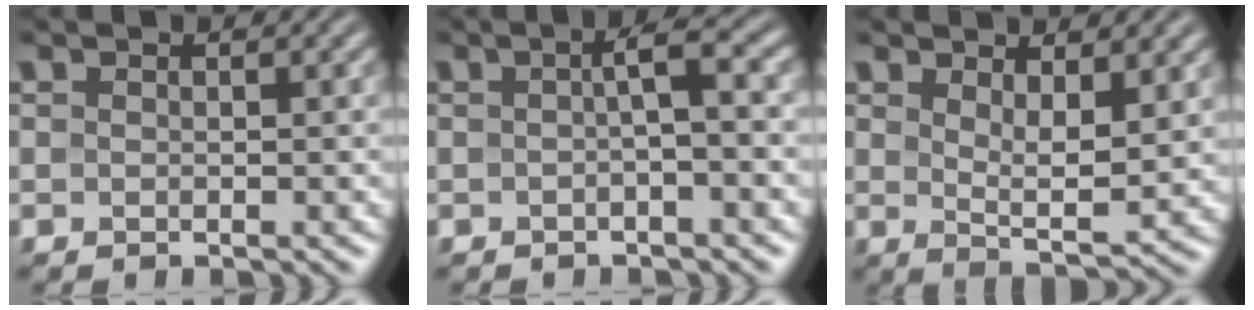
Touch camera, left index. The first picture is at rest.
{"total": 2.6, "force": [0.0, 0.4, 2.6], "torque": [-0.044, 0.010, -0.004]}
{"total": 4.4, "force": [1.9, 1.3, 3.7], "torque": [-0.064, -0.015, 0.036]}